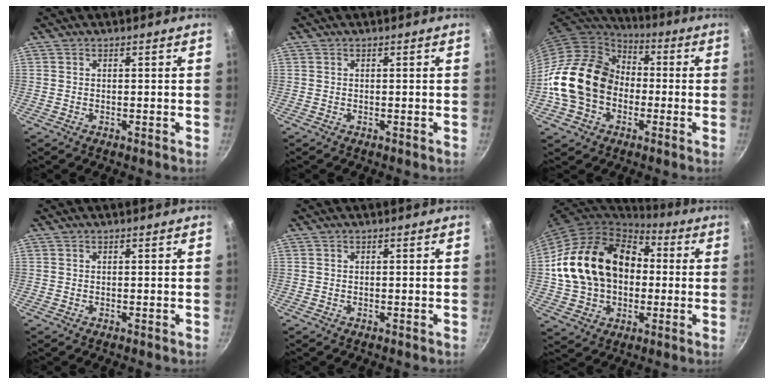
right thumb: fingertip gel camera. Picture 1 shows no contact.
{"total": 0.0}
{"total": 19.1, "force": [-2.4, 15.2, 11.4], "torque": [-0.182, 0.048, -0.048]}
{"total": 0.0}
{"total": 0.0}
{"total": 22.5, "force": [1.7, 16.9, 14.7], "torque": [-0.245, 0.044, 0.034]}